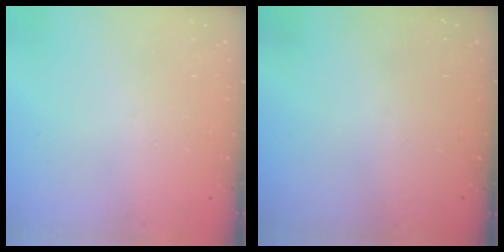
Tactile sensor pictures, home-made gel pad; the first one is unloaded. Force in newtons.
{"total": 0.0}